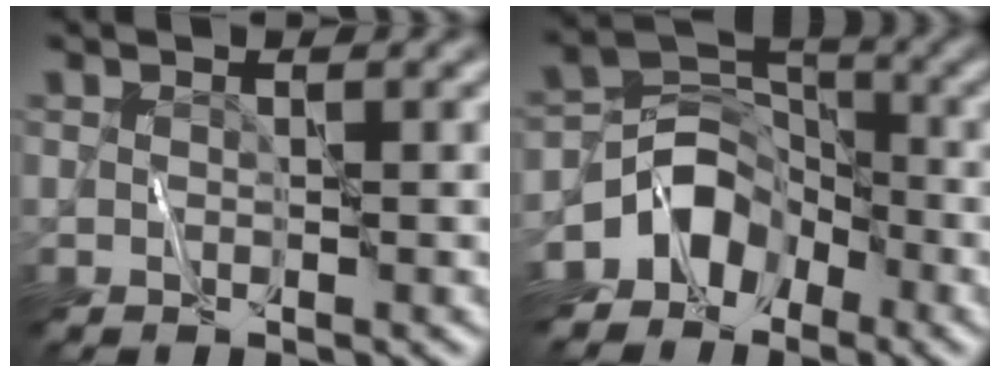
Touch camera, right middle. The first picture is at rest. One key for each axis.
{"total": 6.5, "fx": -3.6, "fy": 4.7, "fz": 2.7, "tx": -0.035, "ty": -0.001, "tz": -0.076}